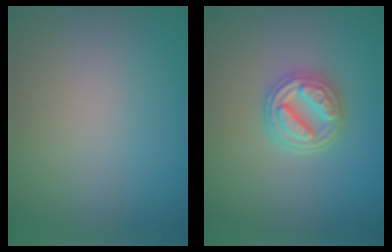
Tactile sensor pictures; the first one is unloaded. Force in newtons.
{"total": 3.9, "press": 3.4, "slide": 2.0}